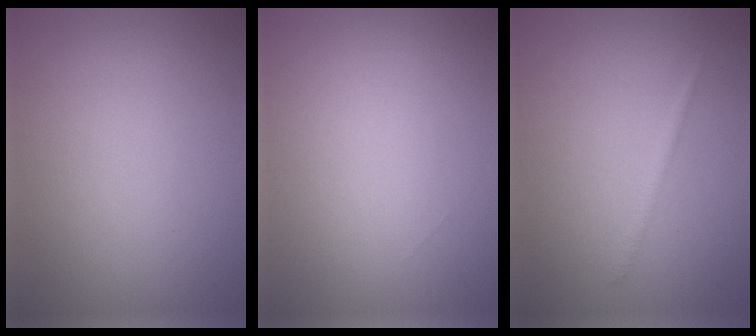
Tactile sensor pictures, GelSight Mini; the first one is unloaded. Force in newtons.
{"total": 0.0}
{"total": 1.0, "press": 1.0, "slide": 0.1}